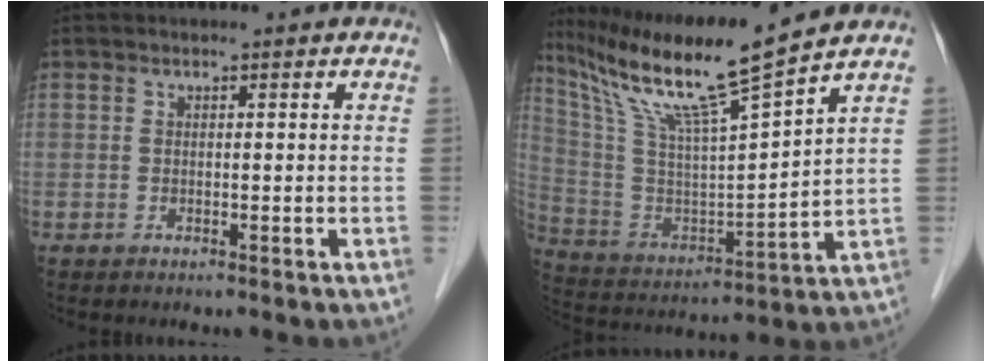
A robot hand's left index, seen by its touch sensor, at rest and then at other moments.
{"total": 15.9, "force": [12.4, -1.4, 9.9], "torque": [-0.194, 0.001, 0.234]}